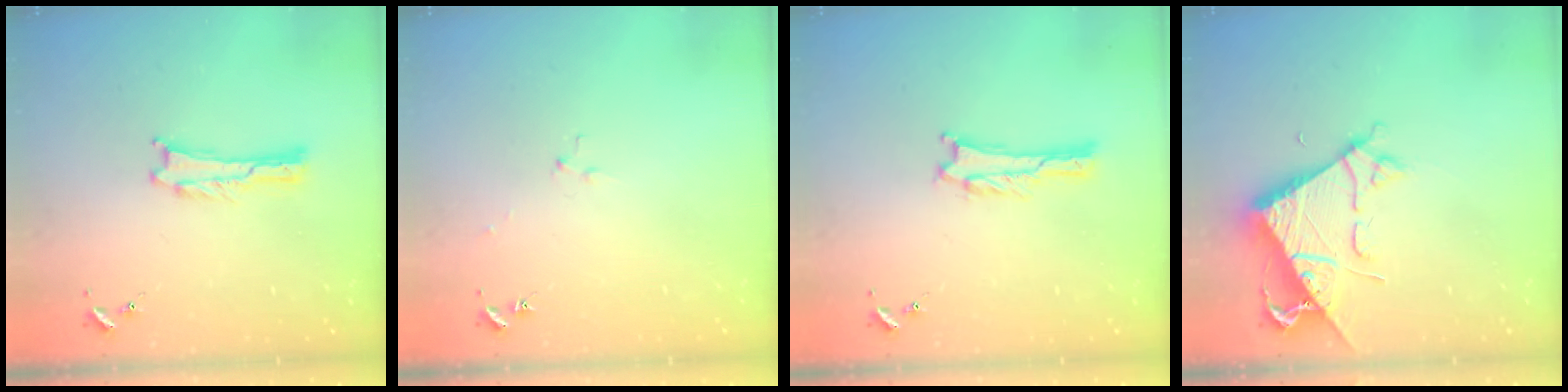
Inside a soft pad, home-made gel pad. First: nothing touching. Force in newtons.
{"total": 2.5, "press": 2.5, "slide": 0.3}
{"total": 1.0, "press": 1.0, "slide": 0.1}
{"total": 7.3, "press": 7.3, "slide": 0.6}